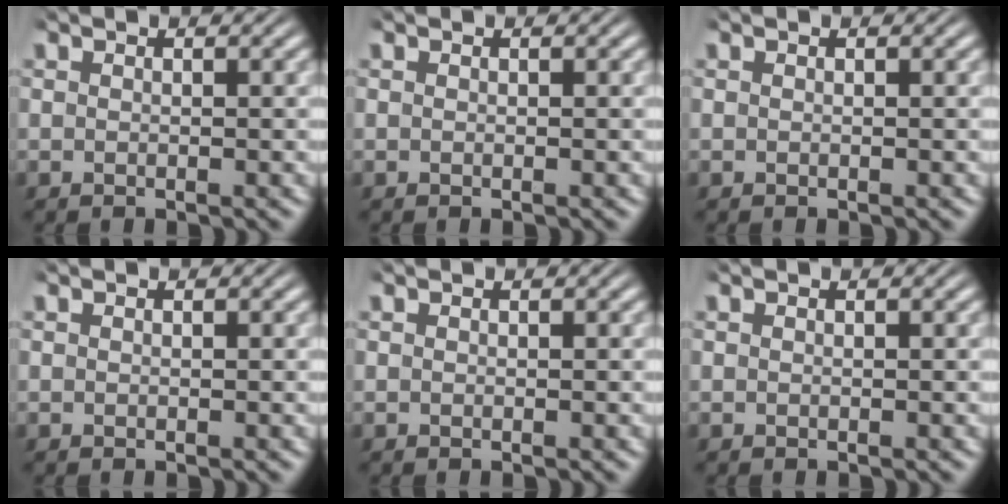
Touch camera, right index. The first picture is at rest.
{"total": 0.0}
{"total": 0.0}
{"total": 0.0}
{"total": 0.0}
{"total": 0.0}